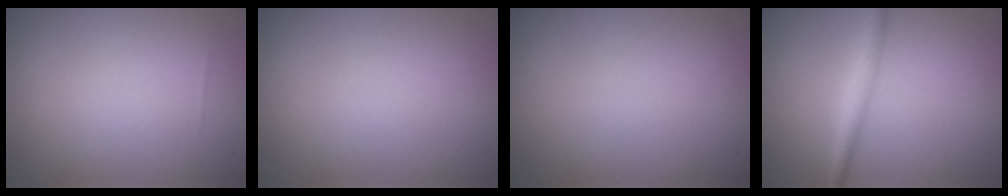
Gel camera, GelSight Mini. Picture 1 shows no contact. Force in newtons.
{"total": 0.0}
{"total": 0.0}
{"total": 2.4, "press": 2.4, "slide": 0.0}